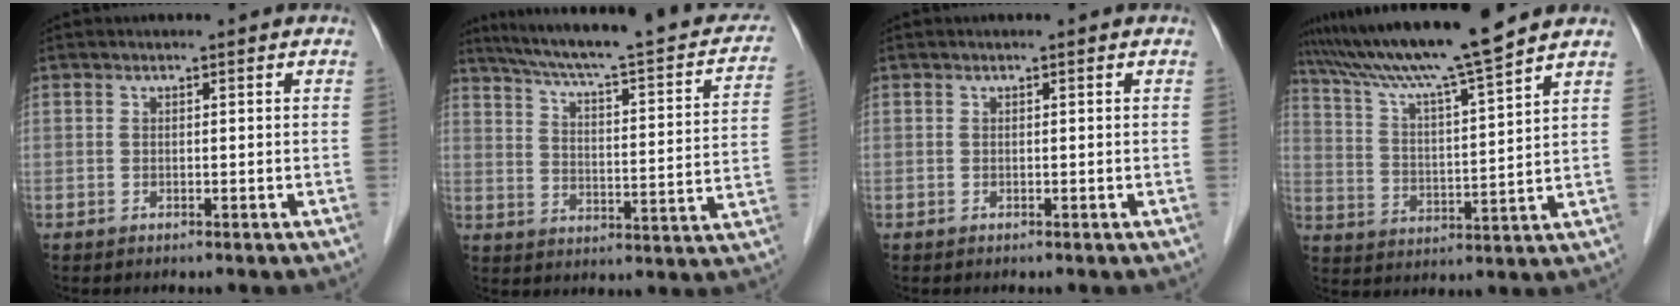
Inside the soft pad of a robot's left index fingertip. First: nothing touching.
{"total": 24.6, "force": [20.1, 4.0, 13.6], "torque": [-0.202, 0.007, 0.258]}
{"total": 0.0}
{"total": 14.2, "force": [12.3, -1.5, 7.1], "torque": [-0.130, 0.007, 0.208]}